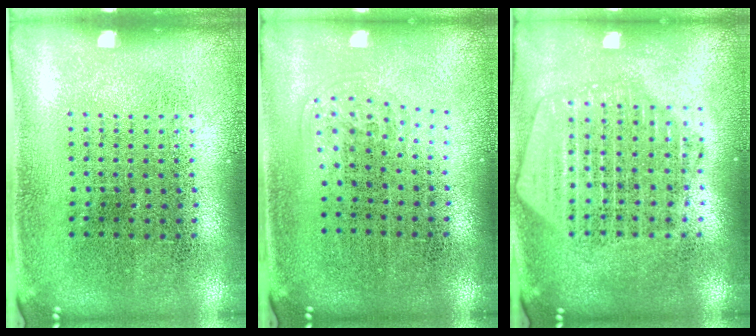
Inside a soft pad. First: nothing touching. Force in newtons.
{"total": 1.1, "press": 0.6, "slide": 0.8}
{"total": 2.0, "press": 1.9, "slide": 0.8}